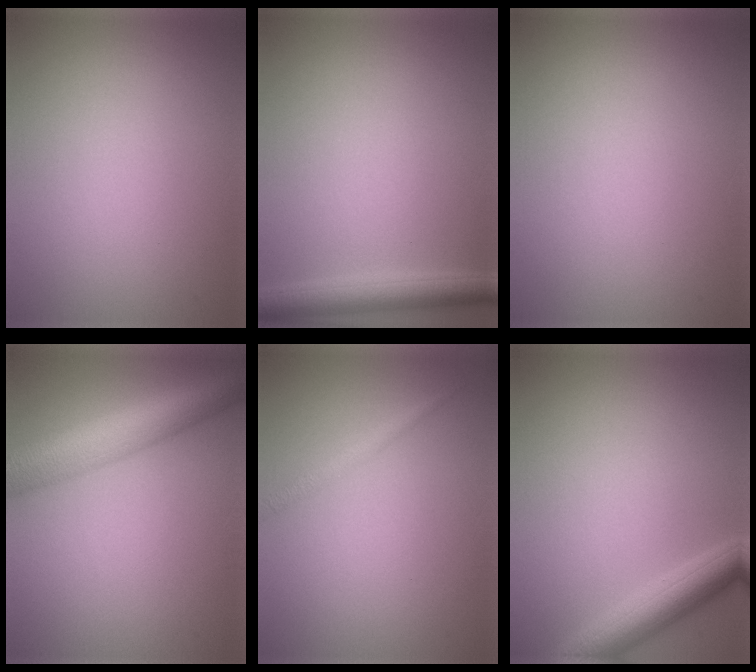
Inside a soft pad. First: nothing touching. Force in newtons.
{"total": 3.2, "press": 3.2, "slide": 0.2}
{"total": 0.0}
{"total": 7.5, "press": 7.5, "slide": 0.3}
{"total": 1.3, "press": 1.3, "slide": 0.0}
{"total": 4.2, "press": 4.2, "slide": 0.1}